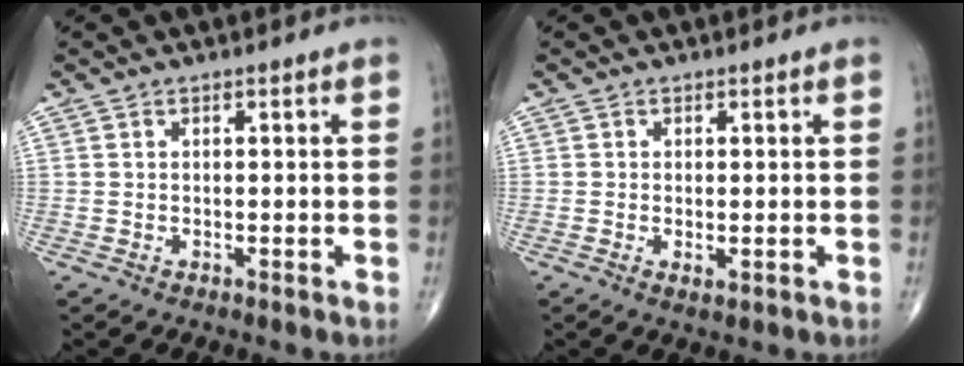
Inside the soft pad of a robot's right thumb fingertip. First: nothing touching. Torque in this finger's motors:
{"motor_torque": [-0.32, 0.08, -0.05, 0.11, 0.01]}